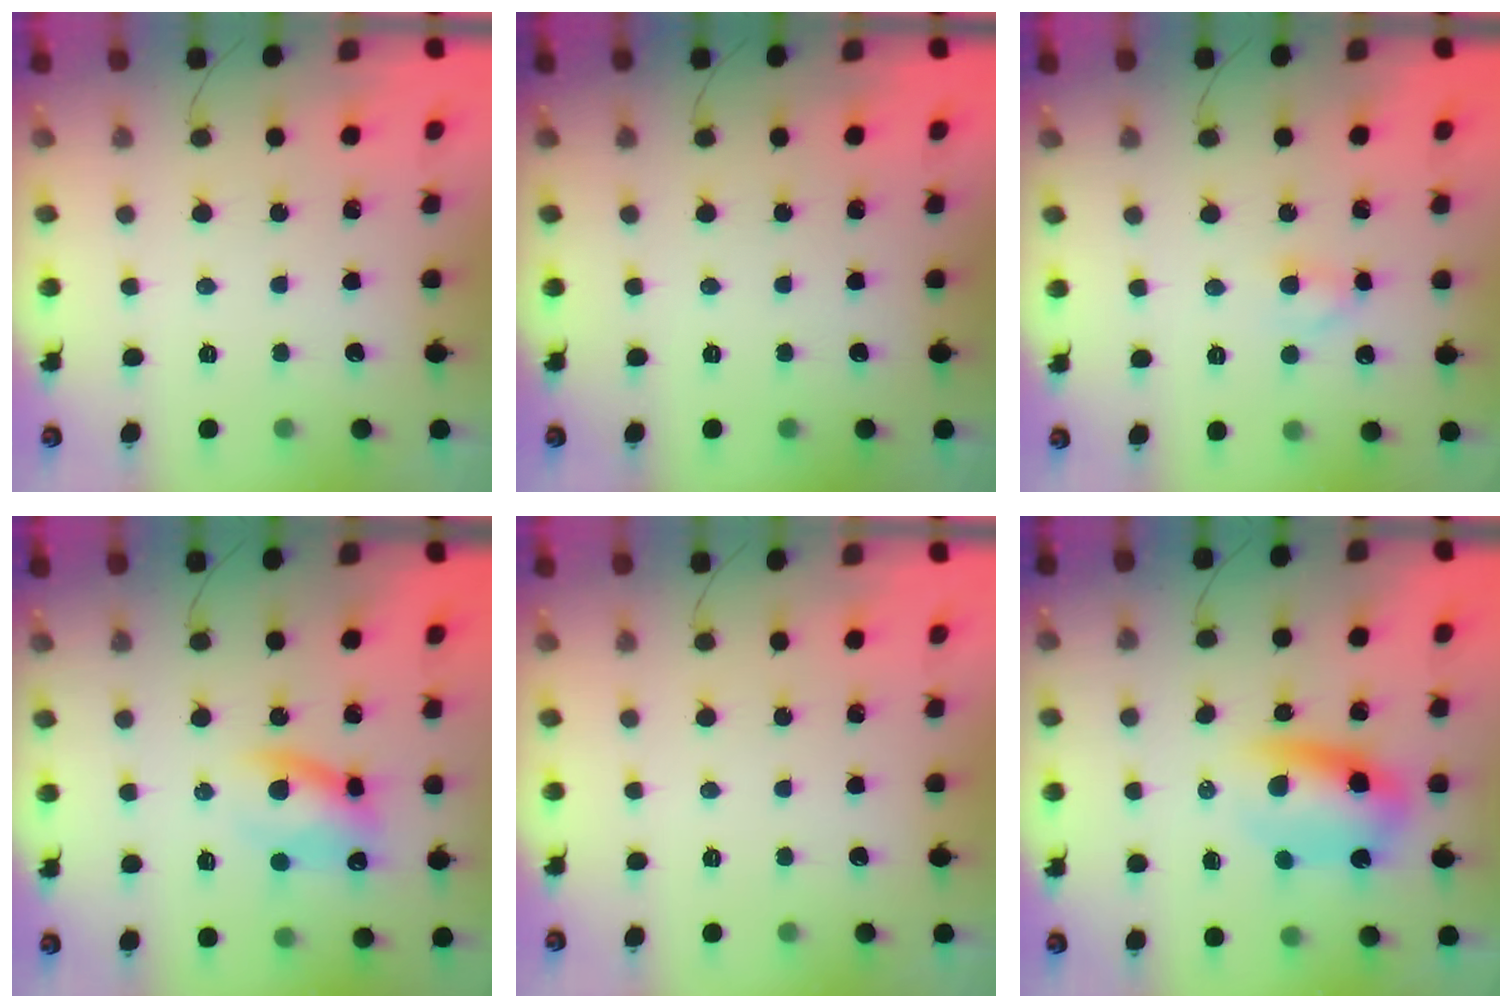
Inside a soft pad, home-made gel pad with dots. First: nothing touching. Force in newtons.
{"total": 0.0}
{"total": 3.0, "press": 2.8, "slide": 1.2}
{"total": 10.8, "press": 10.6, "slide": 2.0}
{"total": 0.0}
{"total": 9.1, "press": 8.8, "slide": 2.4}